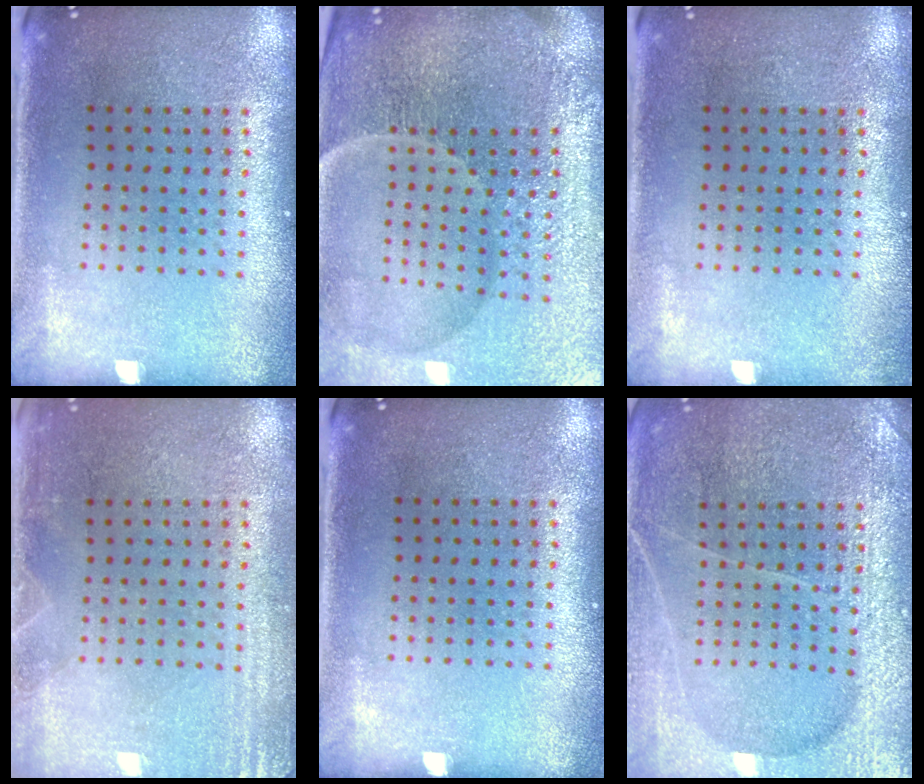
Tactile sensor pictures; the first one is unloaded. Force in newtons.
{"total": 6.6, "press": 5.9, "slide": 3.0}
{"total": 0.7, "press": 0.7, "slide": 0.1}
{"total": 2.7, "press": 2.7, "slide": 0.3}
{"total": 0.0}
{"total": 4.9, "press": 4.9, "slide": 0.5}